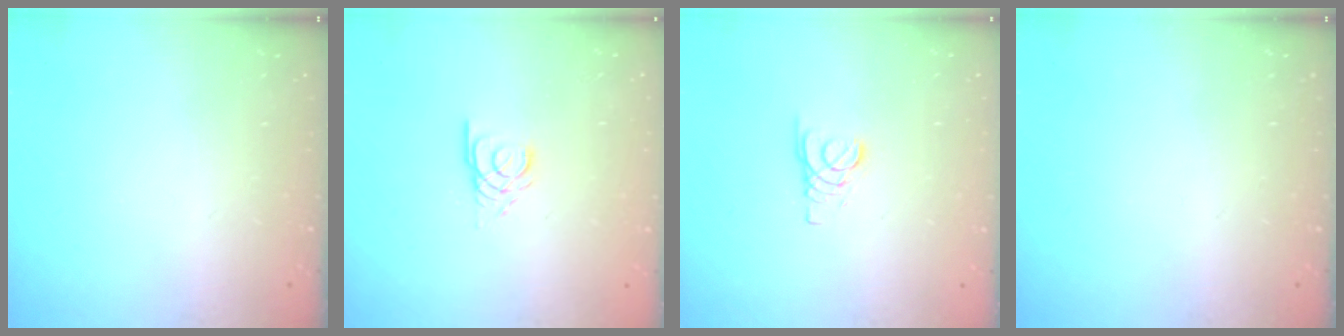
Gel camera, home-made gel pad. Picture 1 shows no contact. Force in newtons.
{"total": 3.9, "press": 3.9, "slide": 0.3}
{"total": 1.8, "press": 1.8, "slide": 0.2}
{"total": 0.0}